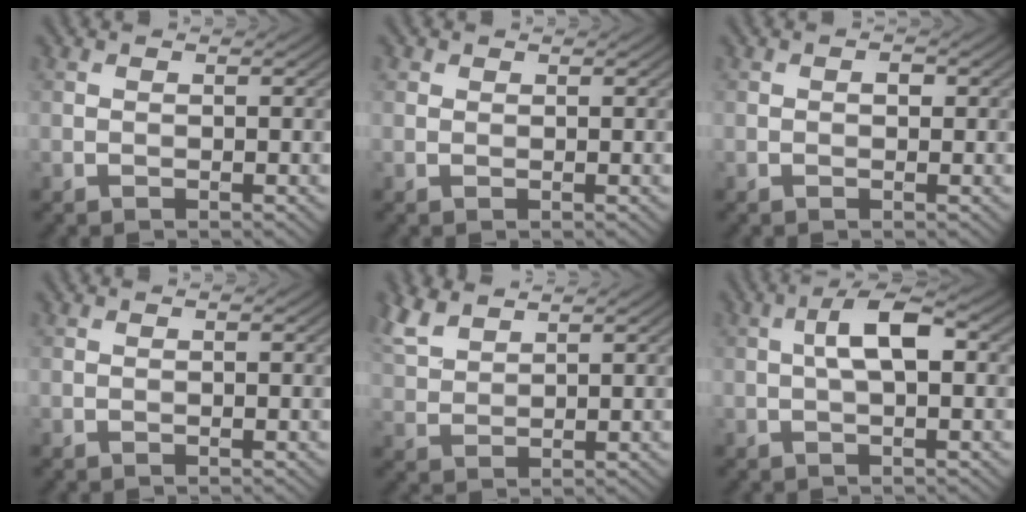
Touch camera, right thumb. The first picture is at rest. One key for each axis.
{"total": 0.8, "fx": 0.5, "fy": 0.7, "fz": 0.2, "tx": -0.001, "ty": 0.000, "tz": 0.009}
{"total": 0.9, "fx": 0.1, "fy": 0.6, "fz": 0.6, "tx": -0.007, "ty": 0.001, "tz": -0.001}
{"total": 0.0}
{"total": 5.5, "fx": 4.2, "fy": 2.0, "fz": 2.9, "tx": -0.083, "ty": 0.013, "tz": 0.094}
{"total": 4.8, "fx": 0.5, "fy": 1.6, "fz": 4.5, "tx": -0.085, "ty": 0.015, "tz": 0.004}